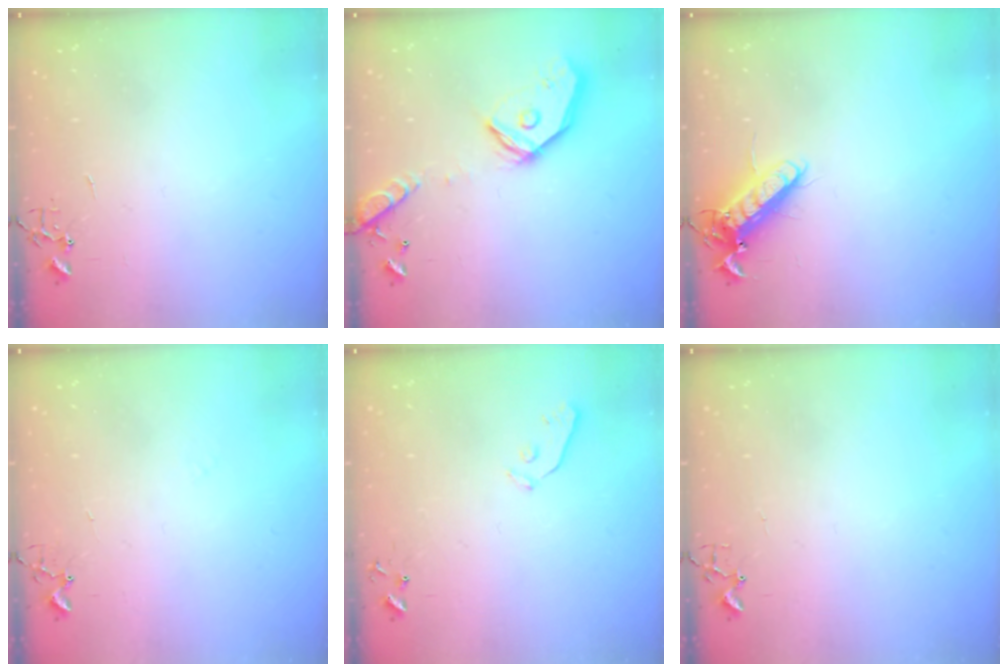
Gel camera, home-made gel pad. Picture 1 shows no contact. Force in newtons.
{"total": 17.6, "press": 17.4, "slide": 2.7}
{"total": 12.6, "press": 12.4, "slide": 2.4}
{"total": 4.9, "press": 4.9, "slide": 0.5}
{"total": 4.0, "press": 4.0, "slide": 0.5}
{"total": 4.0, "press": 3.9, "slide": 0.4}